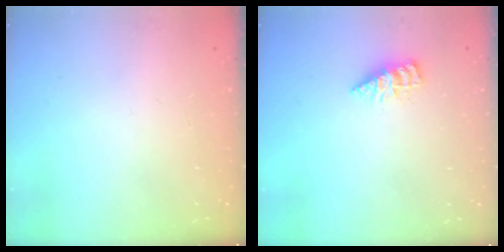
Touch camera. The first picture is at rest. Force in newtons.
{"total": 2.9, "press": 2.8, "slide": 0.4}